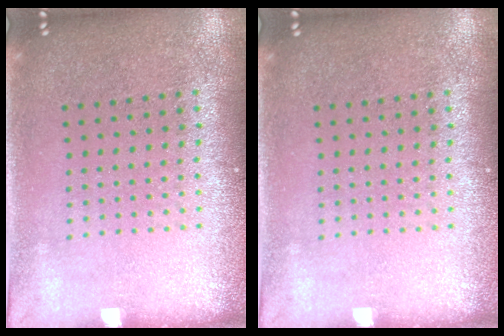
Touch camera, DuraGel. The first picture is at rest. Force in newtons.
{"total": 0.0}